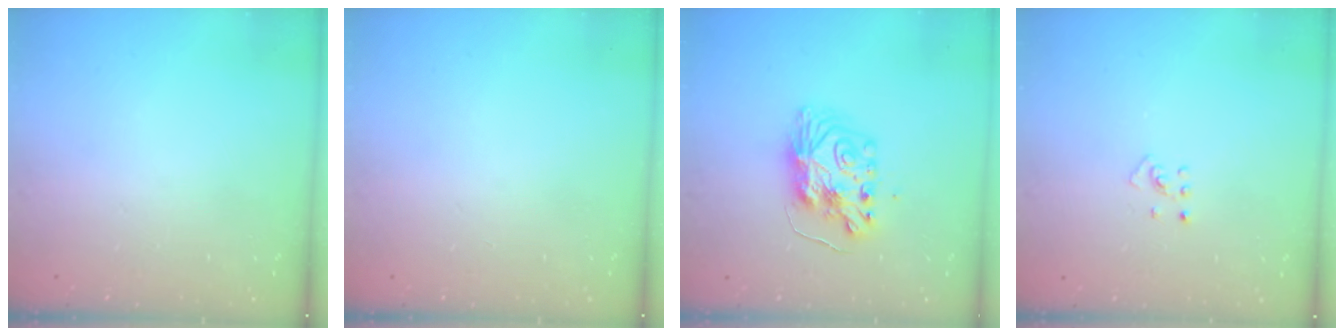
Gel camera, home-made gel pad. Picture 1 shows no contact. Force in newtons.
{"total": 0.0}
{"total": 9.1, "press": 9.0, "slide": 0.9}
{"total": 2.7, "press": 2.7, "slide": 0.5}